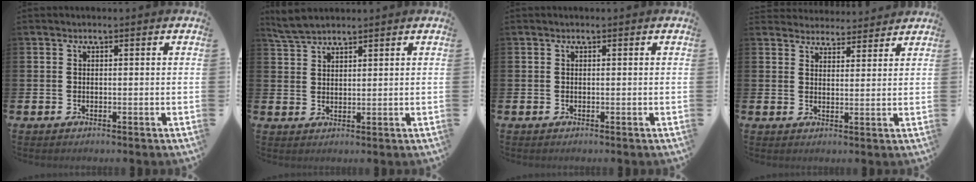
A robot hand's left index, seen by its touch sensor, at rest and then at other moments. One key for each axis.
{"total": 4.0, "fx": 3.8, "fy": 0.7, "fz": 1.0, "tx": -0.026, "ty": -0.009, "tz": 0.069}
{"total": 0.0}
{"total": 3.9, "fx": 3.8, "fy": 0.7, "fz": -0.5, "tx": -0.002, "ty": -0.024, "tz": 0.069}